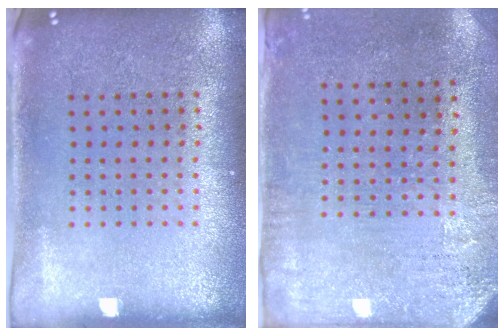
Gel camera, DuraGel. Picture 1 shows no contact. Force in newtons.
{"total": 3.3, "press": 2.6, "slide": 2.0}